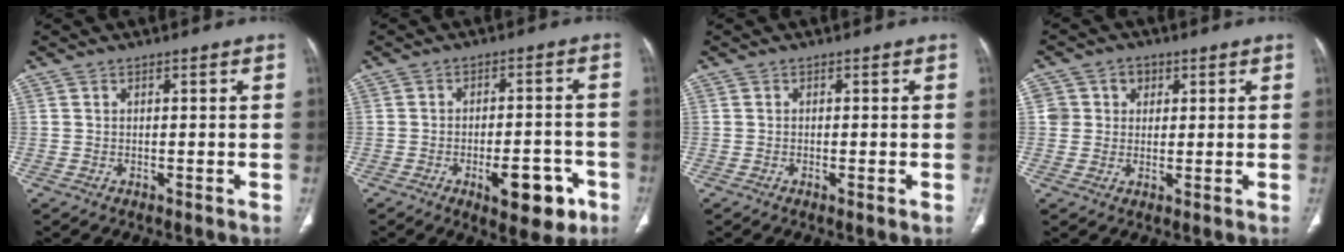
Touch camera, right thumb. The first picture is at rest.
{"total": 10.1, "force": [-4.6, 4.4, 7.9], "torque": [-0.091, 0.023, -0.057]}
{"total": 1.2, "force": [-0.3, 0.2, 1.1], "torque": [-0.024, -0.004, -0.006]}
{"total": 4.7, "force": [1.4, 4.4, 0.8], "torque": [0.017, 0.001, 0.020]}